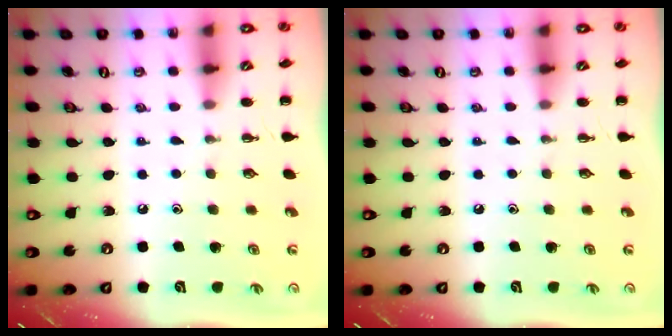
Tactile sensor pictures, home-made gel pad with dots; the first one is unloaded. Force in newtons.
{"total": 0.0}